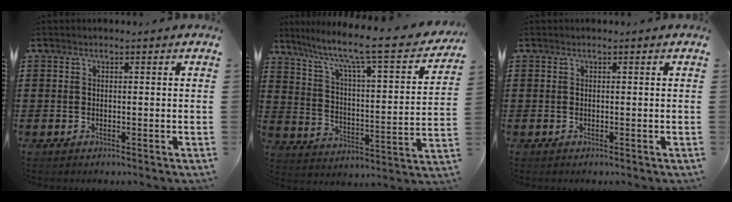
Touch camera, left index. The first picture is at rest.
{"total": 8.7, "force": [6.7, 0.5, 5.6], "torque": [-0.127, -0.056, 0.100]}
{"total": 0.0}